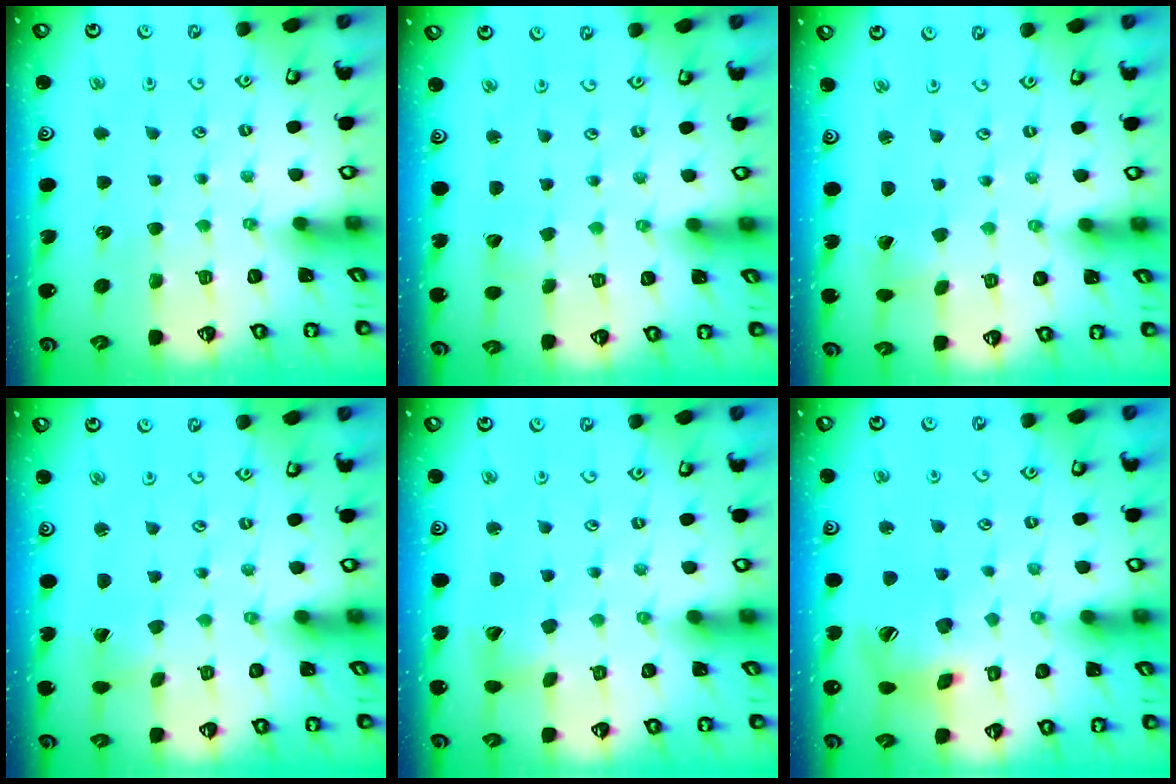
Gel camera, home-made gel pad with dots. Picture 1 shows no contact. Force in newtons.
{"total": 1.8, "press": 1.8, "slide": 0.1}
{"total": 1.2, "press": 1.2, "slide": 0.1}
{"total": 0.0}
{"total": 6.1, "press": 6.0, "slide": 0.8}
{"total": 14.8, "press": 14.6, "slide": 2.3}